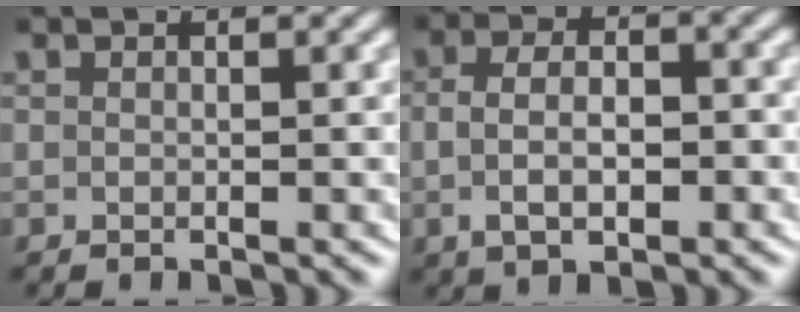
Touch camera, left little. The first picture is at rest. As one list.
[{"total": 4.4, "force": [-0.9, 2.3, 3.6], "torque": [-0.053, 0.000, -0.013]}]